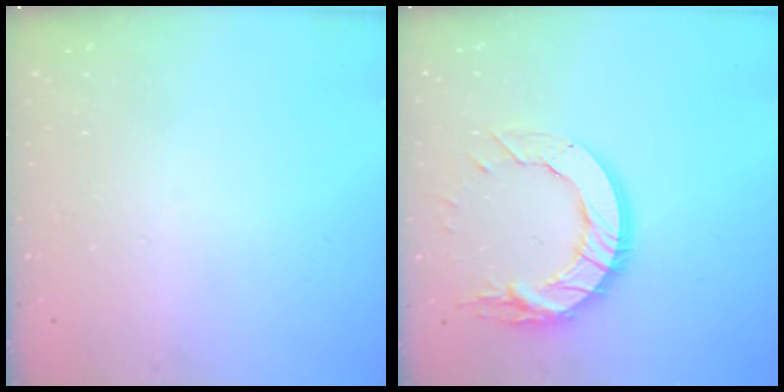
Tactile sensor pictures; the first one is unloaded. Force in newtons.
{"total": 15.4, "press": 15.3, "slide": 1.5}